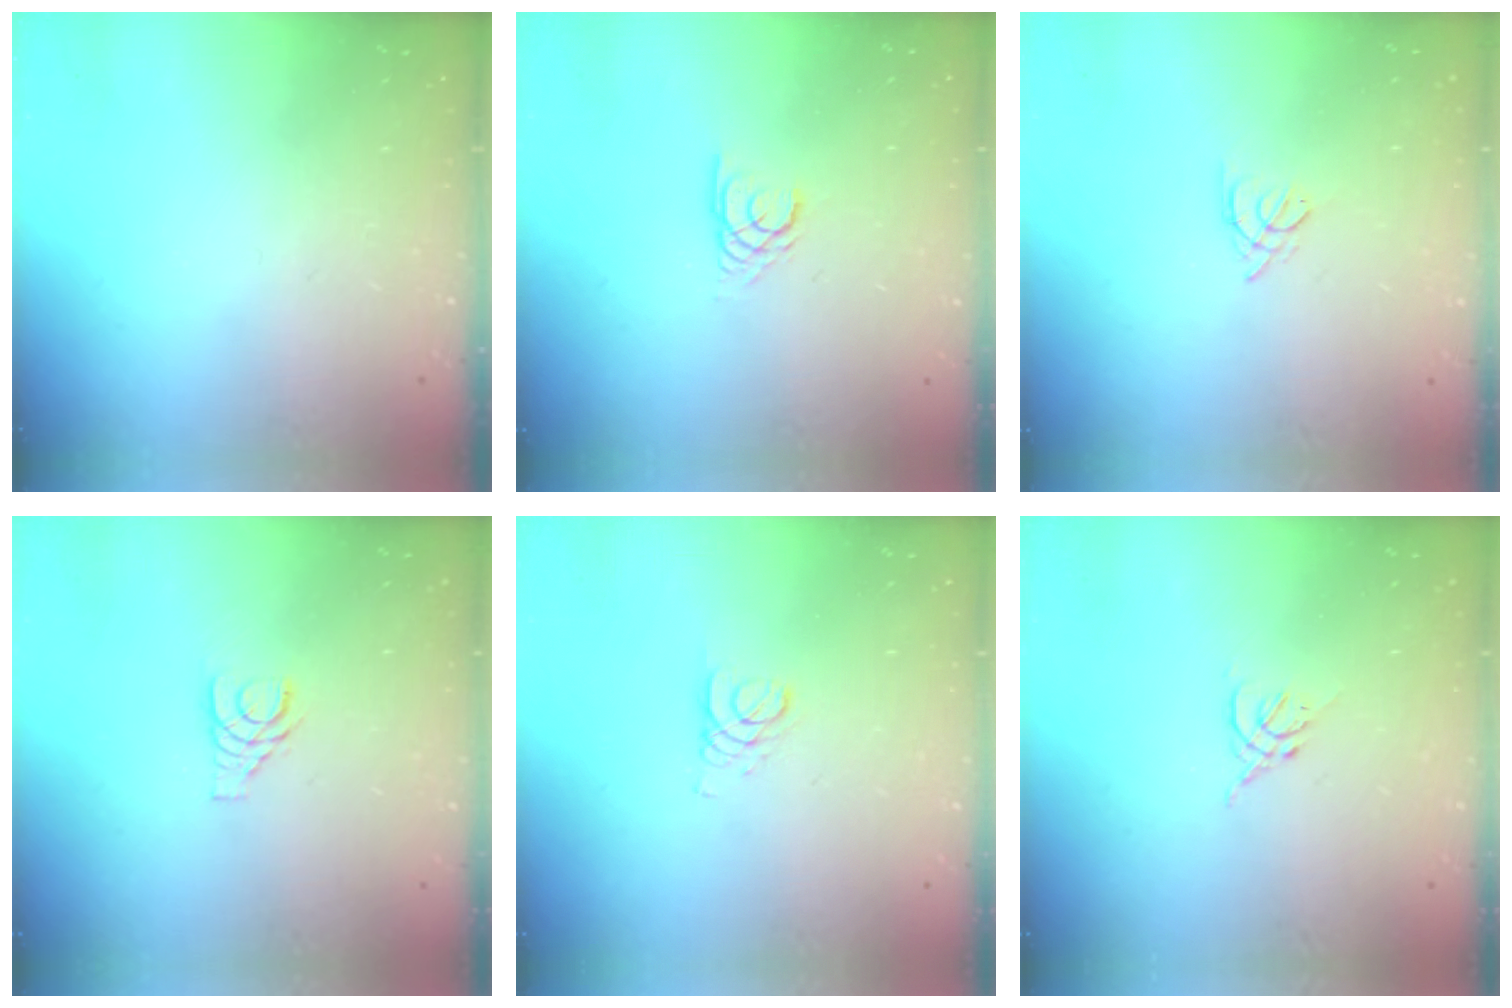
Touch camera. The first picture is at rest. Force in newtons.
{"total": 2.2, "press": 2.2, "slide": 0.1}
{"total": 3.0, "press": 2.9, "slide": 0.7}
{"total": 4.4, "press": 4.3, "slide": 0.4}
{"total": 2.7, "press": 2.7, "slide": 0.3}
{"total": 1.6, "press": 1.5, "slide": 0.6}